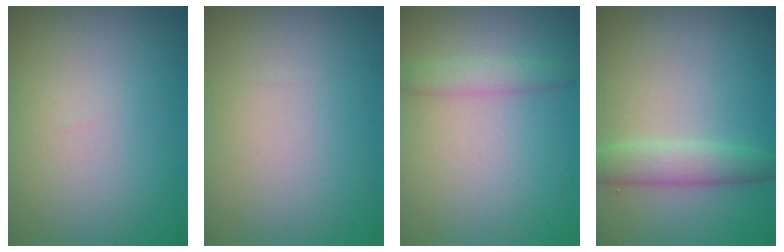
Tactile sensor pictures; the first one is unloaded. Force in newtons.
{"total": 0.0}
{"total": 1.9, "press": 1.9, "slide": 0.1}
{"total": 2.8, "press": 2.8, "slide": 0.1}